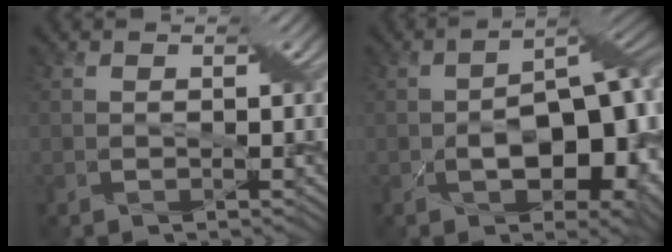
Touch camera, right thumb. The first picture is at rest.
{"total": 15.2, "force": [-2.7, 8.5, 12.2], "torque": [-0.157, -0.025, -0.019]}